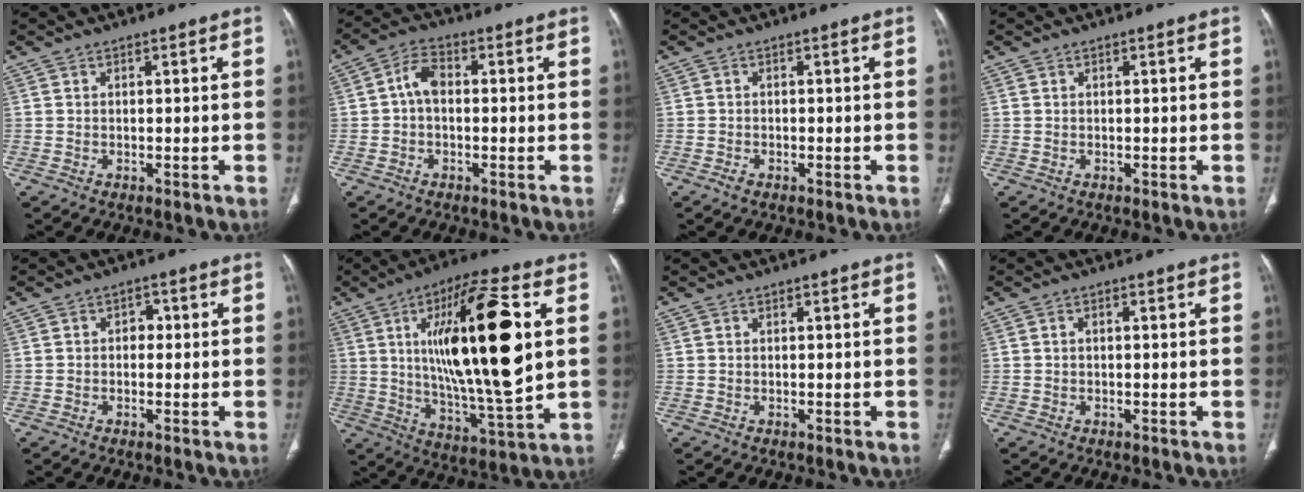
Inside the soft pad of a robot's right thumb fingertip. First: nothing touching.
{"total": 4.7, "force": [-0.1, 3.1, 3.6], "torque": [-0.059, 0.016, -0.011]}
{"total": 1.1, "force": [-0.7, 0.6, 0.5], "torque": [-0.014, 0.000, -0.014]}
{"total": 0.0}
{"total": 2.3, "force": [0.0, 1.7, 1.5], "torque": [-0.007, 0.007, -0.007]}
{"total": 24.4, "force": [4.6, 6.0, 23.2], "torque": [-0.393, -0.016, 0.074]}
{"total": 0.0}
{"total": 0.9, "force": [0.0, 0.5, 0.7], "torque": [-0.011, 0.004, -0.001]}